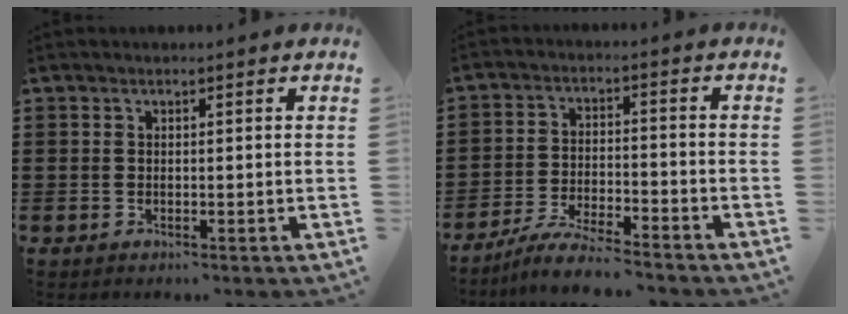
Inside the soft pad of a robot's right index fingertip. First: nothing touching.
{"total": 5.8, "force": [-5.5, 0.0, 1.9], "torque": [-0.046, -0.007, -0.108]}